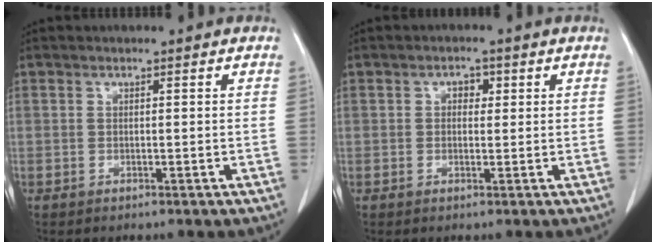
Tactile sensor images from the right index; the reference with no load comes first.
{"total": 1.9, "force": [0.6, 1.4, 1.3], "torque": [-0.016, 0.007, 0.006]}